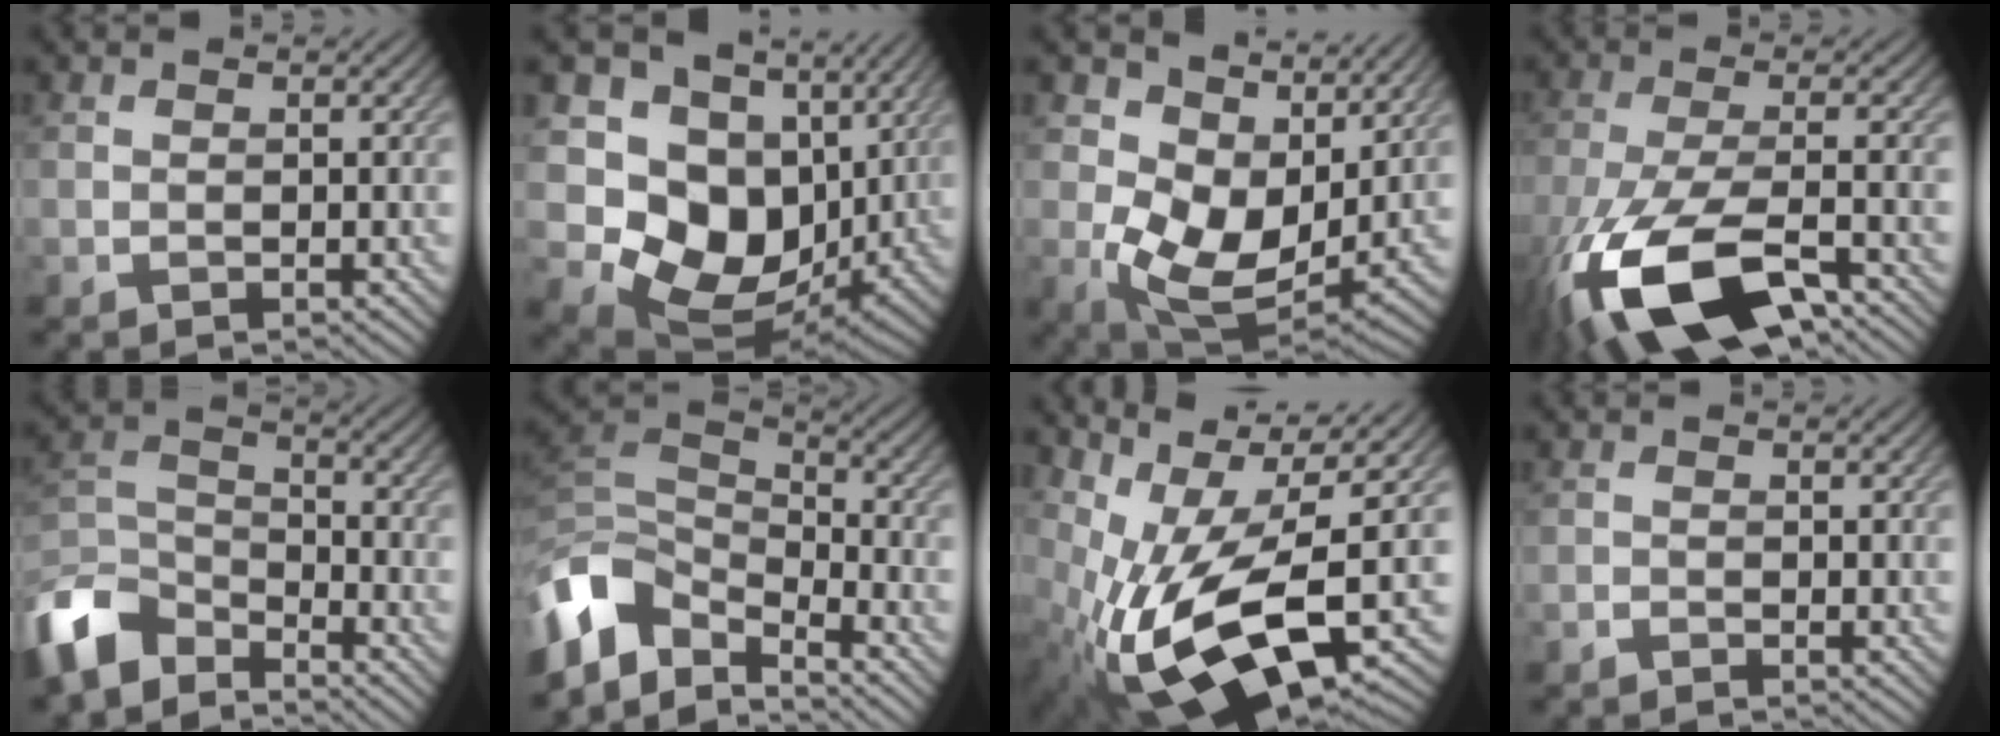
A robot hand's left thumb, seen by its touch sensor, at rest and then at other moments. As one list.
[{"total": 13.8, "force": [0.8, 11.0, 8.3], "torque": [-0.167, -0.037, 0.027]}, {"total": 10.3, "force": [3.8, 7.0, 6.7], "torque": [-0.124, -0.021, 0.071]}, {"total": 14.9, "force": [-7.2, 5.7, 11.7], "torque": [-0.277, -0.045, -0.125]}, {"total": 9.4, "force": [-7.6, 4.1, 3.8], "torque": [-0.090, -0.006, -0.169]}, {"total": 10.5, "force": [-6.2, 6.2, 5.7], "torque": [-0.149, -0.010, -0.125]}, {"total": 16.2, "force": [-1.6, 7.5, 14.2], "torque": [-0.285, -0.034, -0.012]}, {"total": 0.9, "force": [-0.9, 0.1, 0.2], "torque": [-0.003, -0.002, -0.020]}]